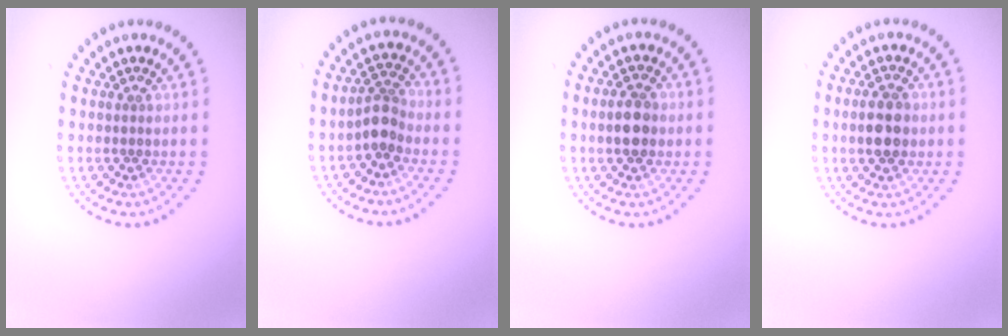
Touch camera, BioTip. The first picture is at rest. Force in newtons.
{"total": 2.5, "press": 2.0, "slide": 1.5}
{"total": 3.2, "press": 3.2, "slide": 0.2}
{"total": 3.6, "press": 3.6, "slide": 0.1}